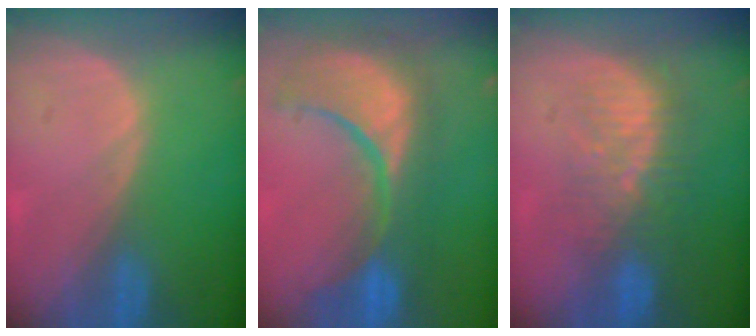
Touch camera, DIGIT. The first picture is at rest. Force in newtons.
{"total": 12.6, "press": 11.2, "slide": 5.7}
{"total": 8.4, "press": 7.8, "slide": 3.0}